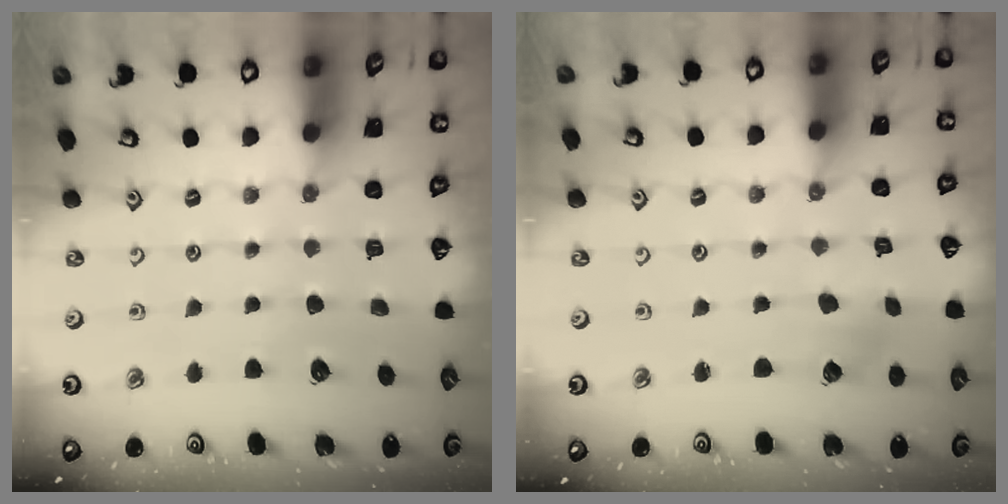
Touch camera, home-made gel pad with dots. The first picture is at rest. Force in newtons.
{"total": 1.3, "press": 1.3, "slide": 0.2}